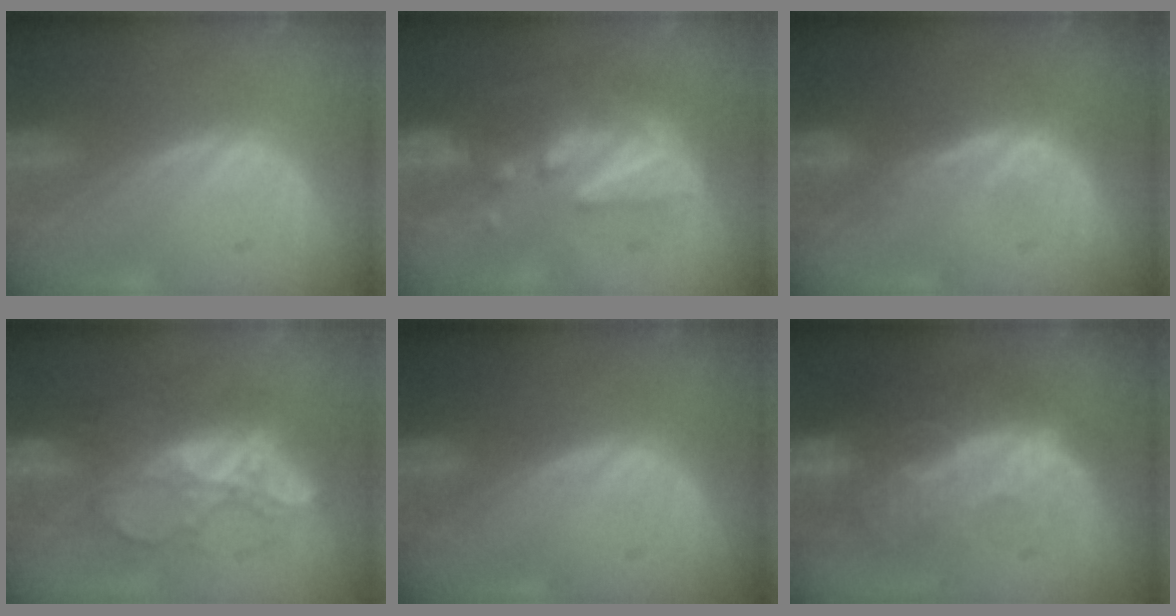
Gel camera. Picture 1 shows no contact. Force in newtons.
{"total": 8.5, "press": 7.8, "slide": 3.4}
{"total": 1.4, "press": 1.4, "slide": 0.1}
{"total": 9.2, "press": 8.5, "slide": 3.5}
{"total": 0.0}
{"total": 10.7, "press": 9.7, "slide": 4.6}